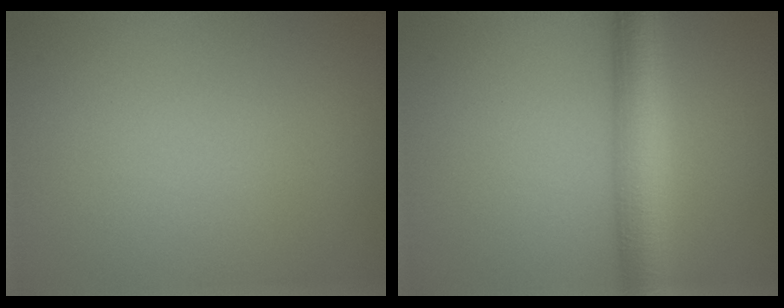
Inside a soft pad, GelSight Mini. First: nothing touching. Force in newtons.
{"total": 5.8, "press": 5.8, "slide": 0.2}